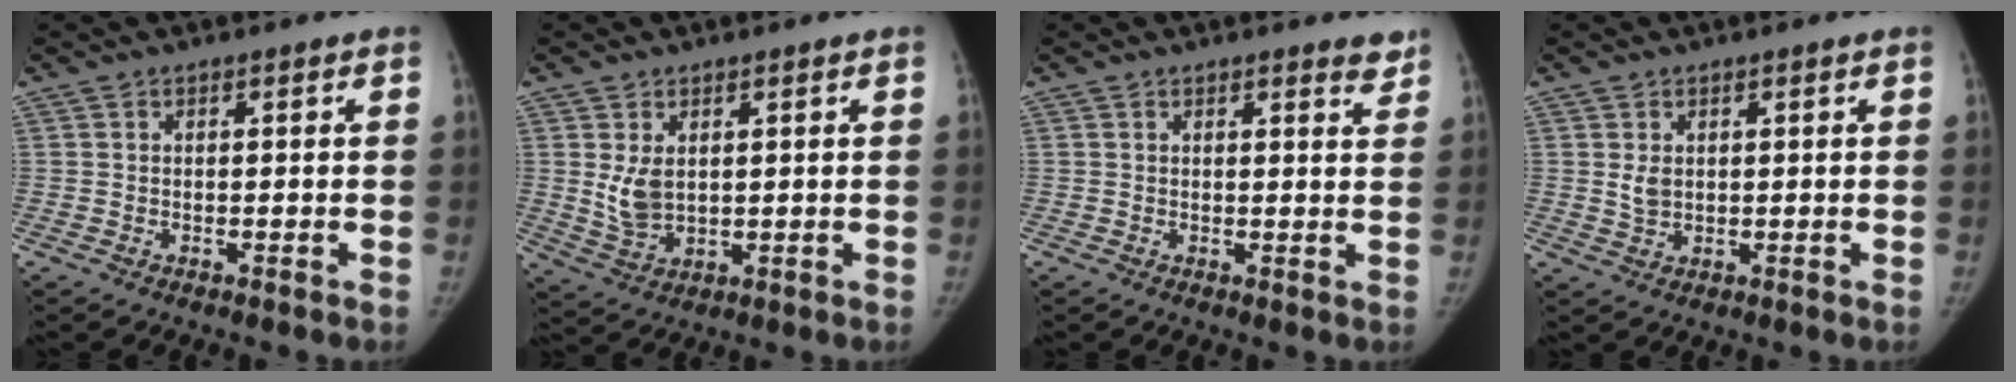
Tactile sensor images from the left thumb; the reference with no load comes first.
{"total": 5.3, "force": [1.3, 3.3, 3.9], "torque": [-0.066, -0.015, 0.036]}
{"total": 2.7, "force": [2.2, 0.6, 1.3], "torque": [-0.002, -0.015, 0.024]}
{"total": 2.4, "force": [0.7, 1.6, 1.6], "torque": [-0.022, -0.008, 0.019]}